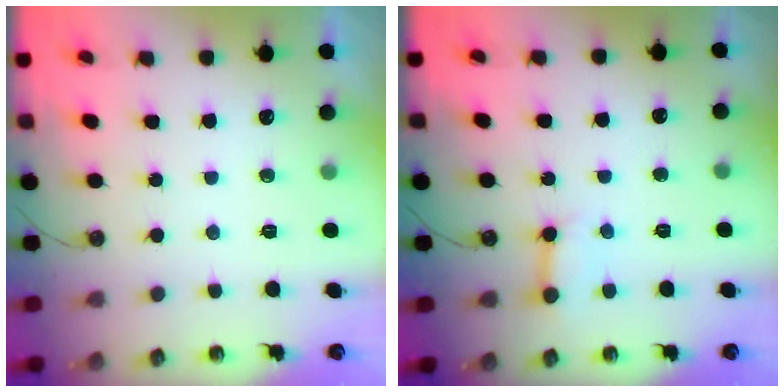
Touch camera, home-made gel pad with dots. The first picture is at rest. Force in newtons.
{"total": 6.2, "press": 6.2, "slide": 0.9}